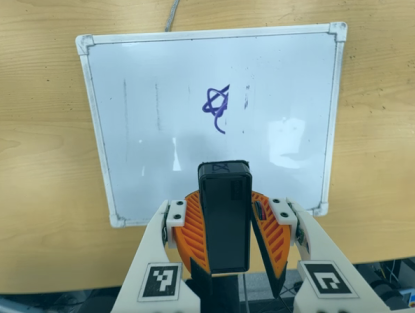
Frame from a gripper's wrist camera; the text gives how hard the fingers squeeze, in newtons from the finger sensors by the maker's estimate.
{"total": 9.8, "left": 10.2, "right": 9.5}